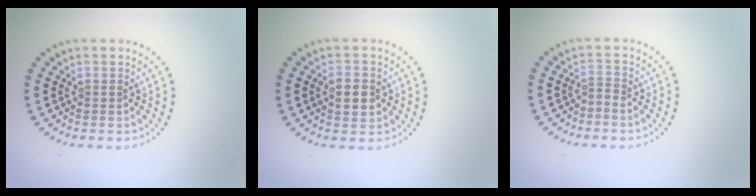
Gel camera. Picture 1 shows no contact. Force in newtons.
{"total": 2.8, "press": 2.8, "slide": 0.1}
{"total": 0.7, "press": 0.2, "slide": 0.6}